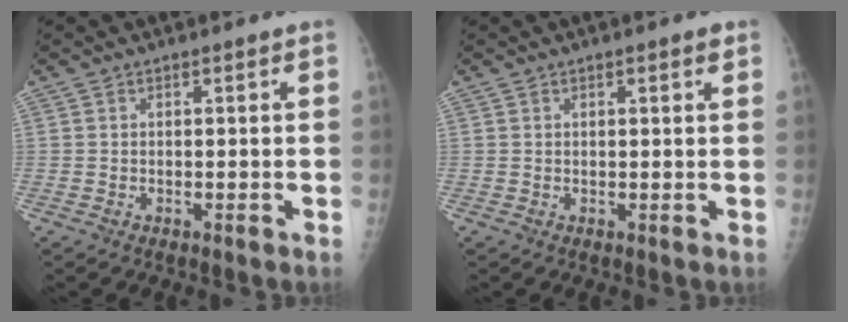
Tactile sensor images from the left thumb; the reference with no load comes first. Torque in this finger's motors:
{"motor_torque": [-0.03, -0.07, 0.07, 0.00, 0.06]}